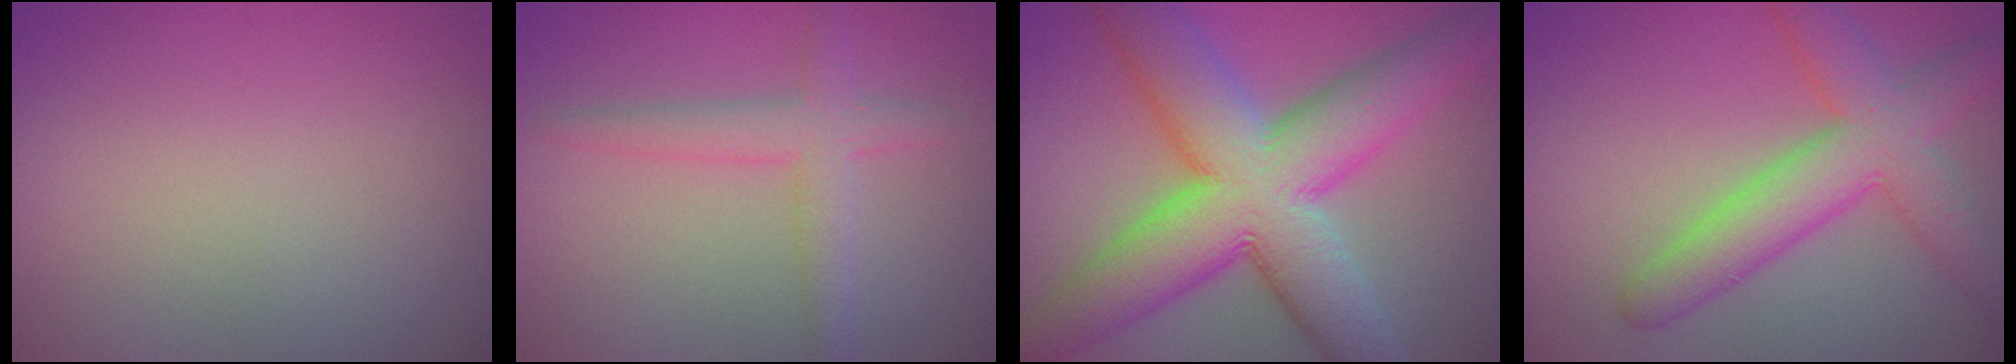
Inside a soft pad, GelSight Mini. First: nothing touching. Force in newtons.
{"total": 3.3, "press": 3.3, "slide": 0.2}
{"total": 13.2, "press": 13.2, "slide": 0.4}
{"total": 6.6, "press": 6.6, "slide": 0.4}